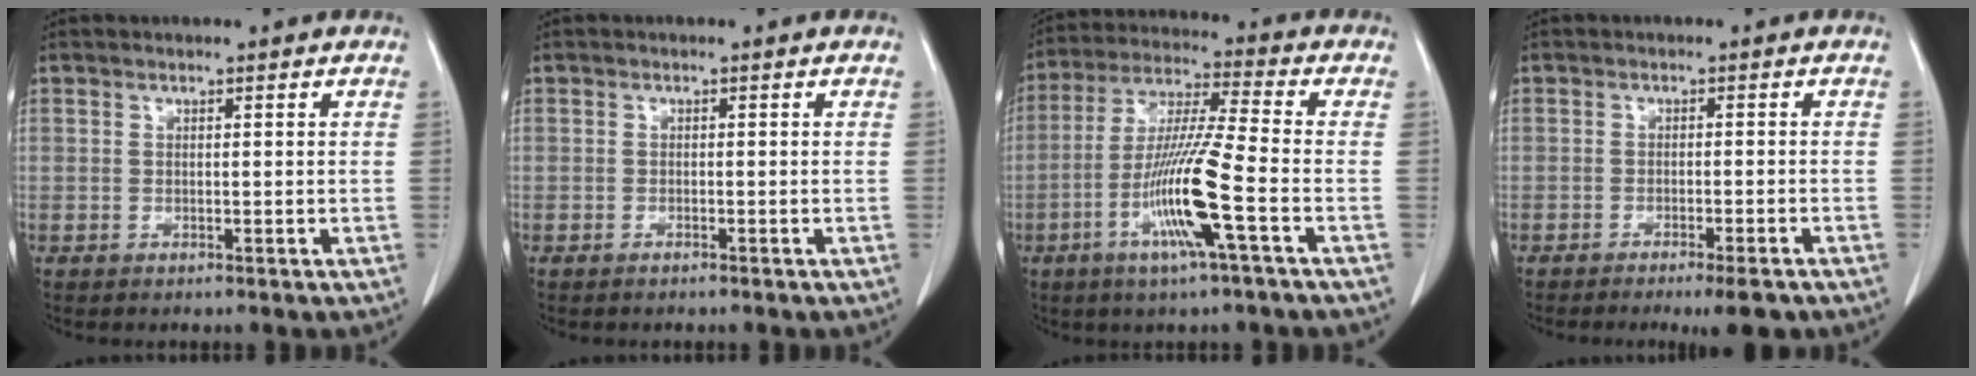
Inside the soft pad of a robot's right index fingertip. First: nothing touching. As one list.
[{"total": 0.6, "force": [-0.5, 0.1, 0.3], "torque": [-0.011, -0.001, -0.007]}, {"total": 12.8, "force": [-4.5, -0.6, 12.0], "torque": [-0.239, -0.010, -0.089]}, {"total": 5.4, "force": [-4.1, 0.4, 3.4], "torque": [-0.034, -0.008, -0.055]}]